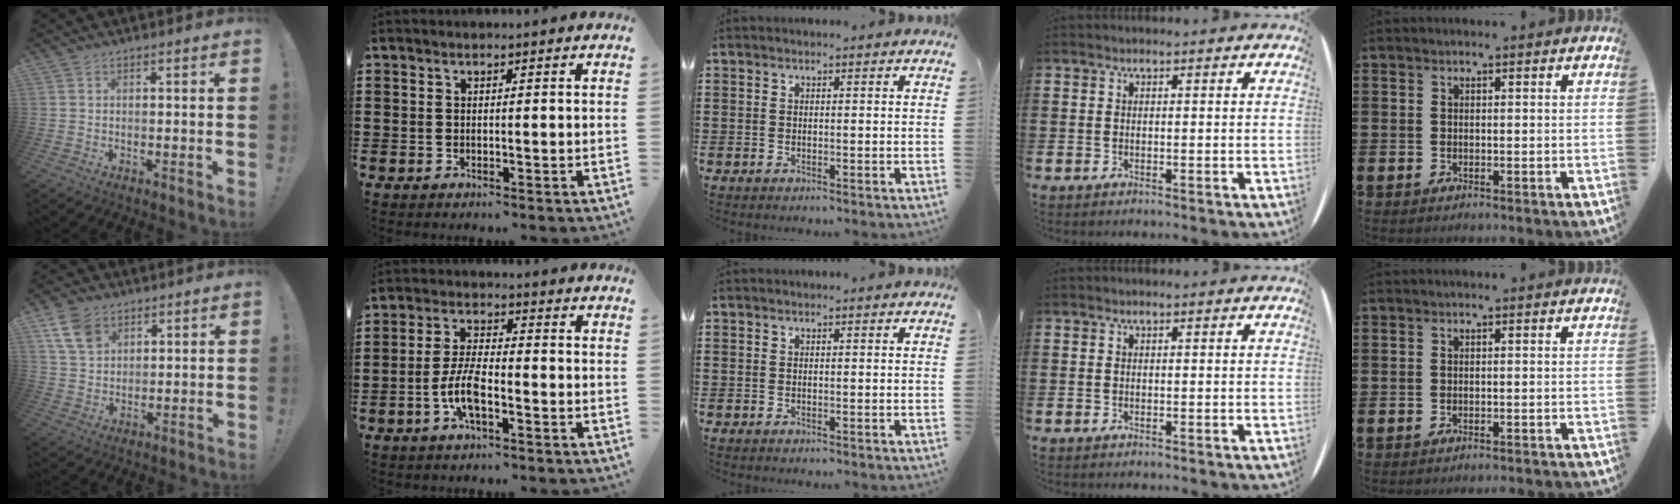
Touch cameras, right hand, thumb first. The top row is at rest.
{"thumb": {"total": 9.9, "force": [5.3, 6.8, 4.8], "torque": [-0.088, -0.014, 0.108]}, "index": {"total": 6.5, "force": [-2.5, 2.1, 5.7], "torque": [-0.134, -0.008, -0.055]}, "little": {"total": 0.7, "force": [-0.7, -0.2, 0.0], "torque": [0.001, 0.000, -0.015]}}